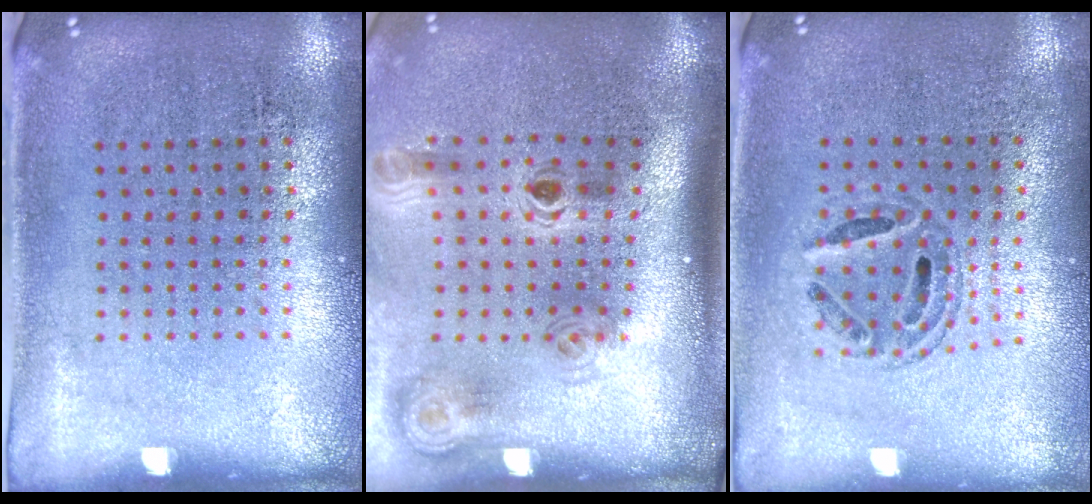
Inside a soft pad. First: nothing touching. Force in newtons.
{"total": 2.1, "press": 1.4, "slide": 1.6}
{"total": 0.6, "press": 0.6, "slide": 0.2}